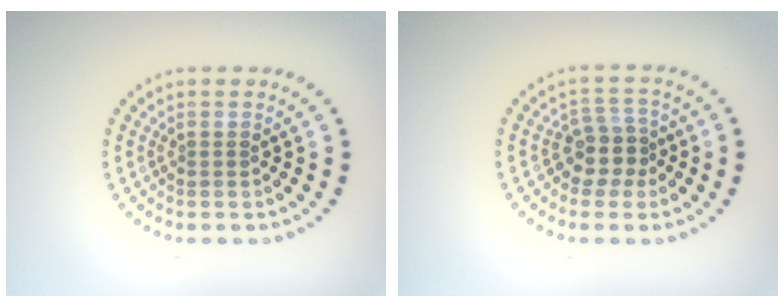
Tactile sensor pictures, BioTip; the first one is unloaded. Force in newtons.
{"total": 2.8, "press": 2.5, "slide": 1.4}